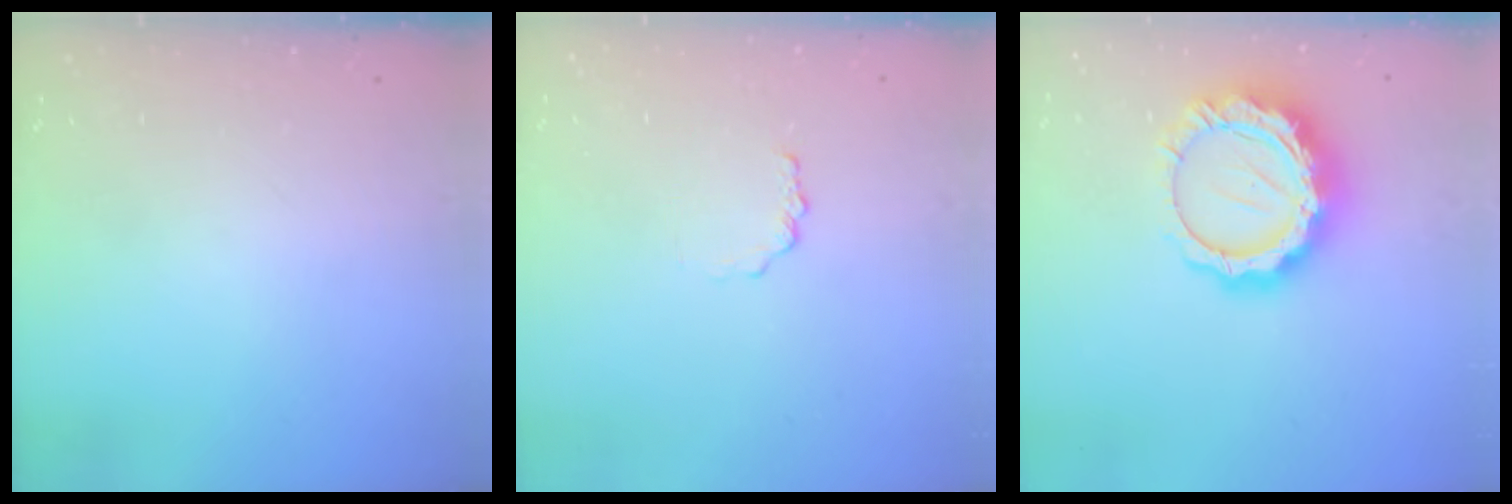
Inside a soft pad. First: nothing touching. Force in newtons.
{"total": 1.0, "press": 1.0, "slide": 0.2}
{"total": 16.0, "press": 16.0, "slide": 1.2}